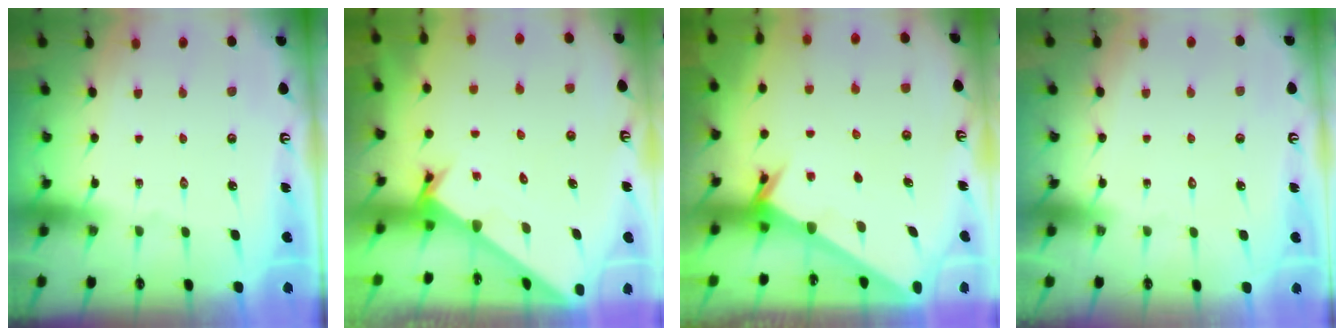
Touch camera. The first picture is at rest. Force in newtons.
{"total": 1.5, "press": 1.5, "slide": 0.1}
{"total": 2.2, "press": 2.2, "slide": 0.2}
{"total": 1.8, "press": 1.7, "slide": 0.1}